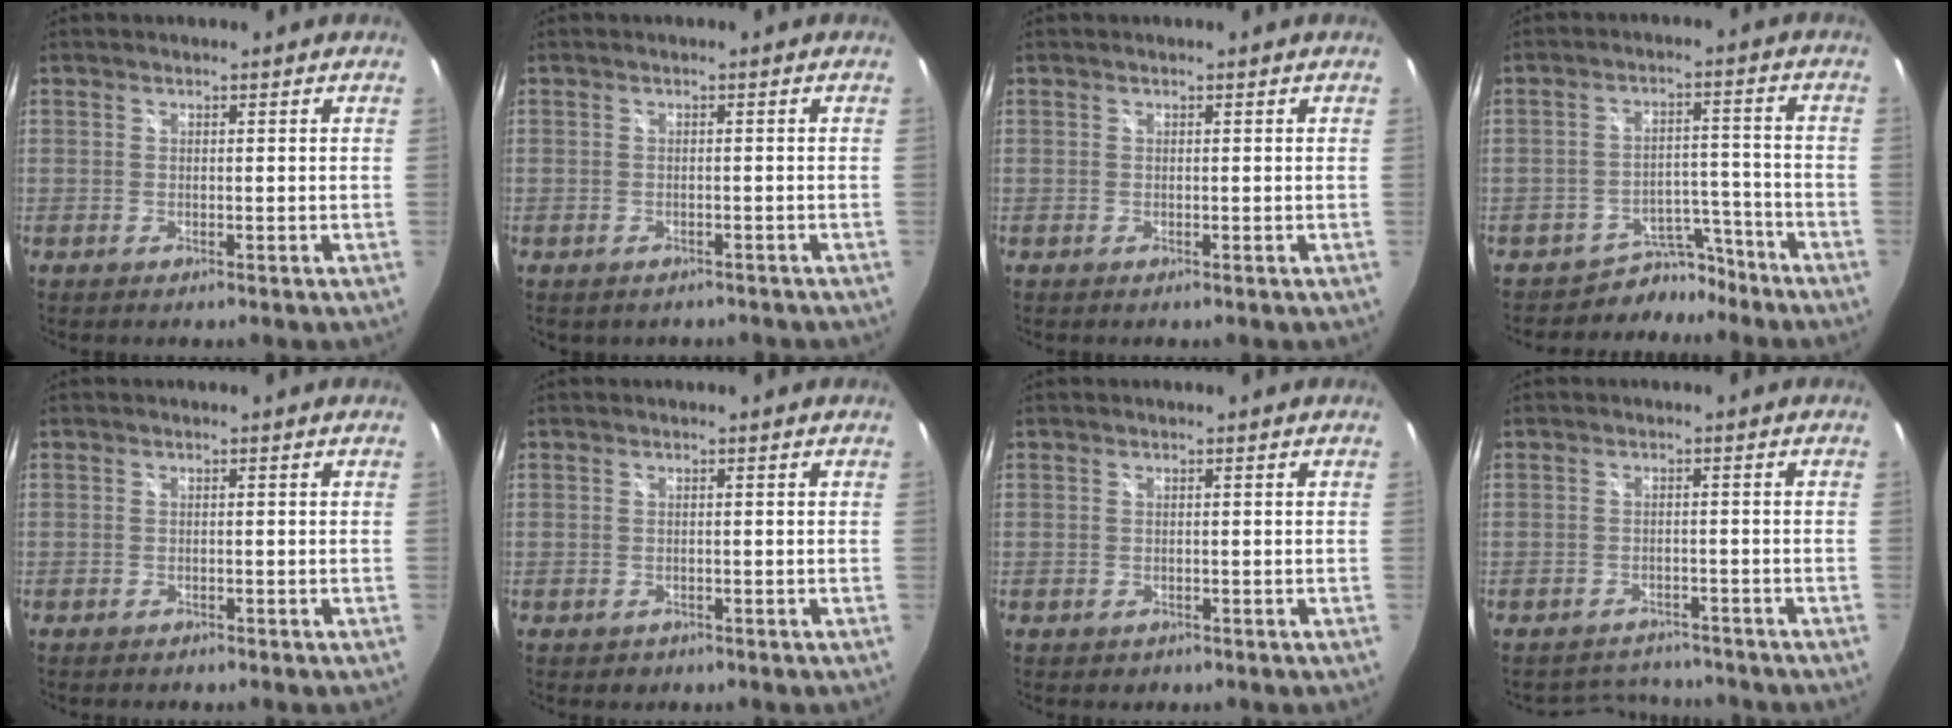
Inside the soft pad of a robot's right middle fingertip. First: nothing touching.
{"total": 2.5, "force": [-1.8, 1.6, 0.7], "torque": [-0.018, -0.008, -0.020]}
{"total": 0.0}
{"total": 7.1, "force": [-6.2, 3.5, 0.0], "torque": [0.001, 0.027, -0.091]}
{"total": 1.0, "force": [-0.8, 0.5, 0.0], "torque": [-0.005, 0.000, -0.012]}
{"total": 1.5, "force": [-0.7, 1.2, 0.4], "torque": [-0.009, -0.004, -0.007]}
{"total": 1.2, "force": [-0.5, 1.0, 0.3], "torque": [-0.007, -0.004, -0.005]}
{"total": 5.5, "force": [-5.2, 1.8, 0.0], "torque": [-0.008, 0.012, -0.076]}